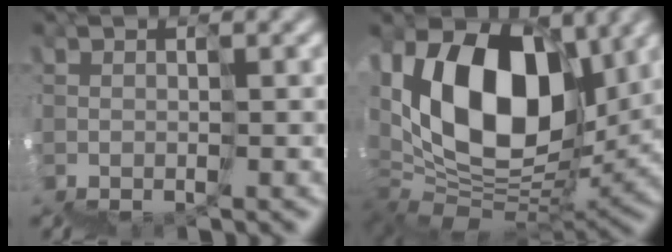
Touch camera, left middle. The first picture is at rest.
{"total": 9.6, "force": [5.6, 5.3, 5.7], "torque": [-0.076, 0.040, 0.075]}